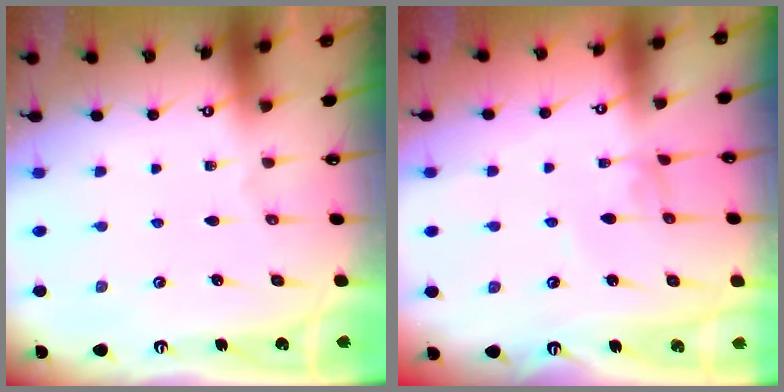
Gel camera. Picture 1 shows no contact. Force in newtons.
{"total": 2.7, "press": 2.7, "slide": 0.1}